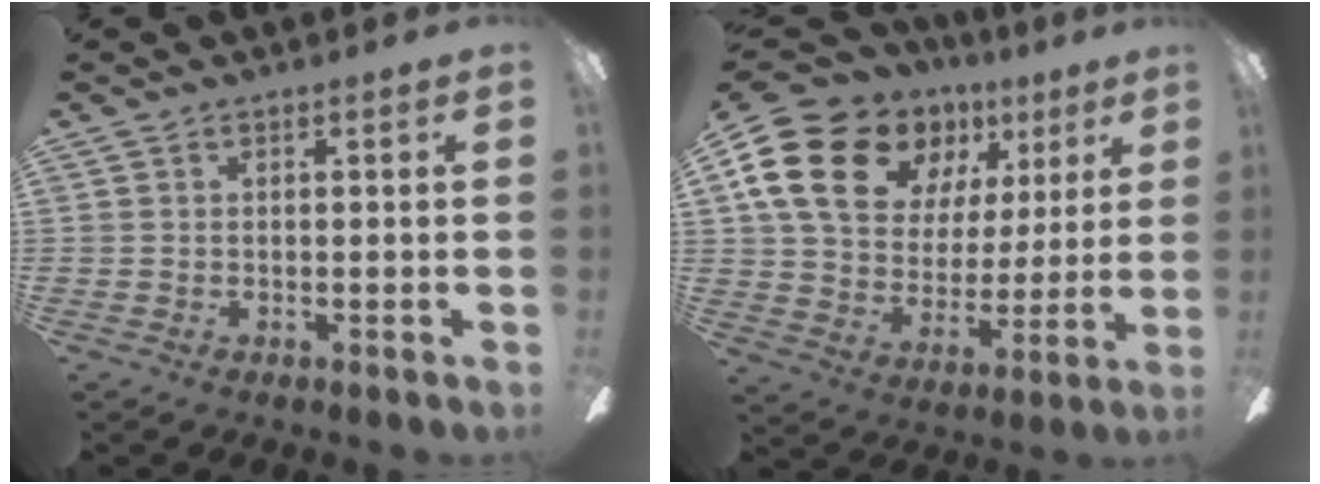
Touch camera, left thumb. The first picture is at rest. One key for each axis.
{"total": 19.5, "fx": 10.0, "fy": 13.6, "fz": 9.7, "tx": -0.173, "ty": -0.037, "tz": 0.195}